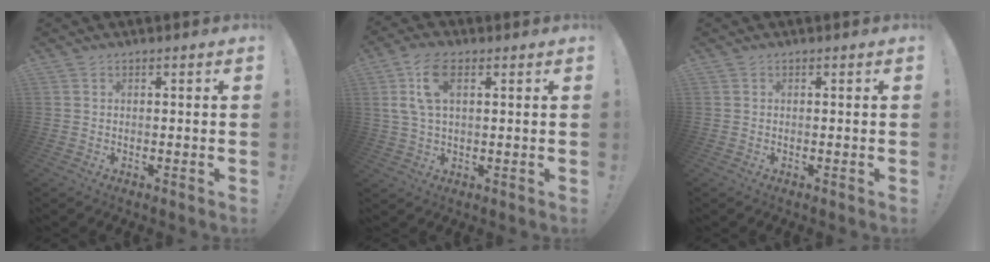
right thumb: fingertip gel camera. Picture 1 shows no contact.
{"total": 9.0, "force": [3.3, 4.4, 7.2], "torque": [-0.147, 0.006, 0.061]}
{"total": 0.0}